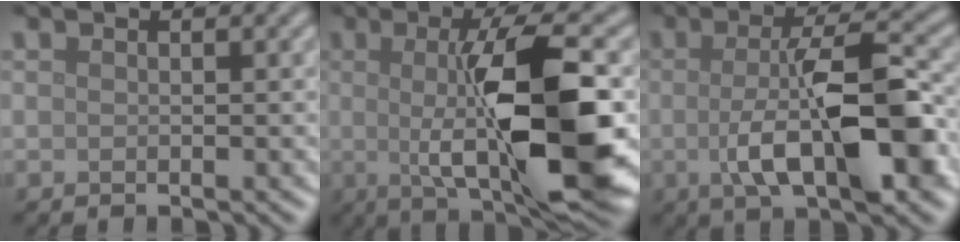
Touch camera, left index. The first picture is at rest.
{"total": 11.7, "force": [0.0, 3.1, 11.2], "torque": [-0.167, -0.007, 0.001]}
{"total": 9.1, "force": [-1.2, 2.9, 8.5], "torque": [-0.147, -0.001, -0.020]}